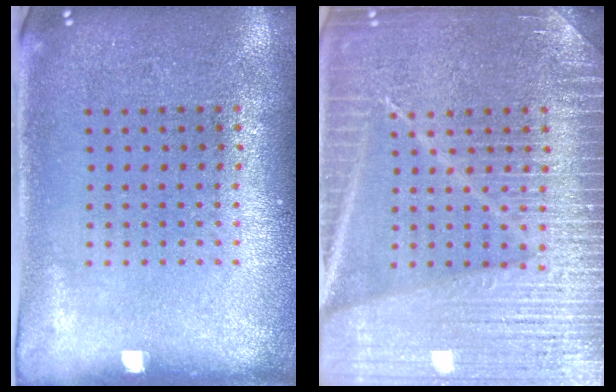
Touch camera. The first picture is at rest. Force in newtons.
{"total": 6.7, "press": 6.6, "slide": 0.8}